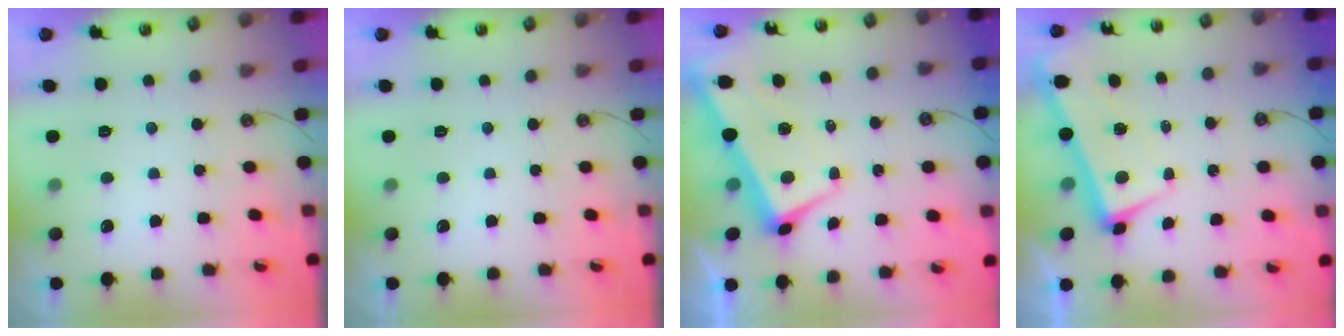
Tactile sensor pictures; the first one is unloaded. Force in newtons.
{"total": 0.0}
{"total": 1.2, "press": 0.3, "slide": 1.1}
{"total": 1.8, "press": 0.8, "slide": 1.6}